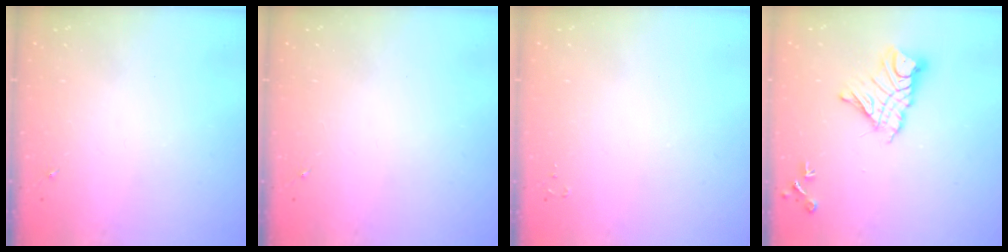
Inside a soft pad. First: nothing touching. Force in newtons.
{"total": 0.0}
{"total": 2.0, "press": 2.0, "slide": 0.3}
{"total": 13.7, "press": 13.7, "slide": 1.3}